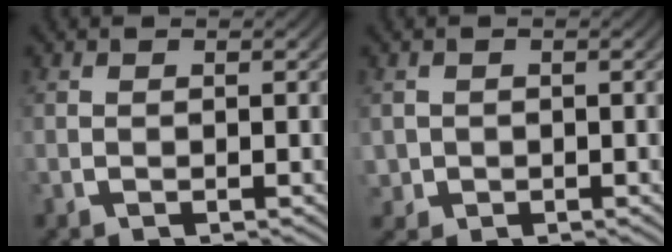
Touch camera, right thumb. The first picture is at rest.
{"total": 2.0, "force": [-0.2, 1.9, 0.5], "torque": [-0.016, -0.017, 0.004]}